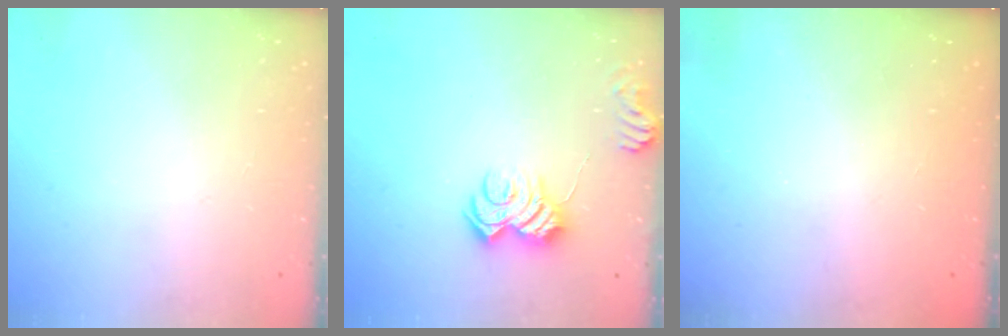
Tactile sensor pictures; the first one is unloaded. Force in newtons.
{"total": 8.5, "press": 8.5, "slide": 0.8}
{"total": 2.6, "press": 2.5, "slide": 0.8}